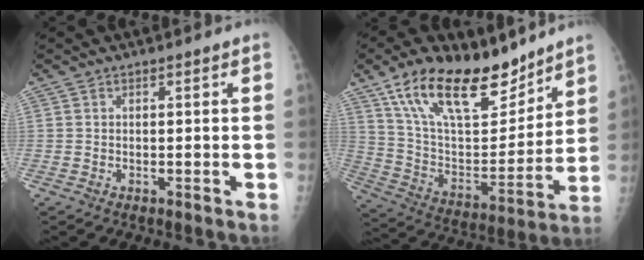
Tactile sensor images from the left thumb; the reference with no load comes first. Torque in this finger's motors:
{"motor_torque": [1.69, 1.67, 1.41, -1.36, 0.20]}